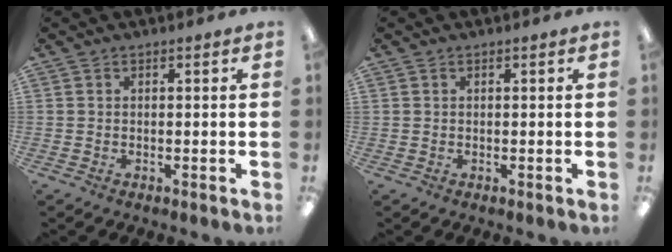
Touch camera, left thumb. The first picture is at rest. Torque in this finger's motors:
{"motor_torque": [-0.24, -0.24, -0.05, 0.17, 0.03]}